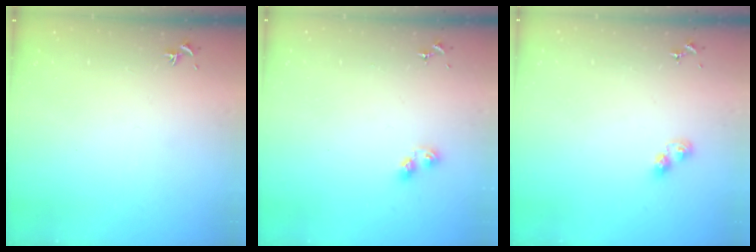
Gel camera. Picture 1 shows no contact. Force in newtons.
{"total": 5.4, "press": 5.4, "slide": 0.5}
{"total": 5.5, "press": 5.5, "slide": 0.4}